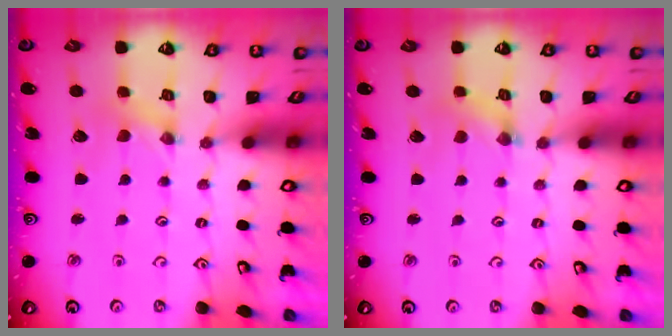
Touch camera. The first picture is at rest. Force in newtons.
{"total": 1.7, "press": 1.7, "slide": 0.2}